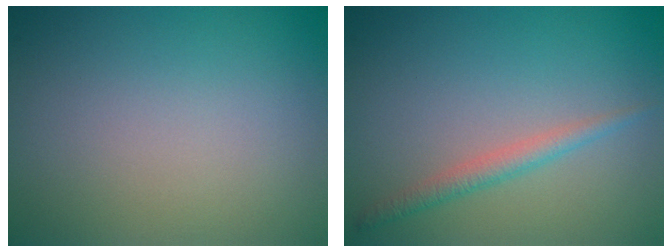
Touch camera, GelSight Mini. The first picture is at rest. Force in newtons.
{"total": 1.8, "press": 1.8, "slide": 0.1}